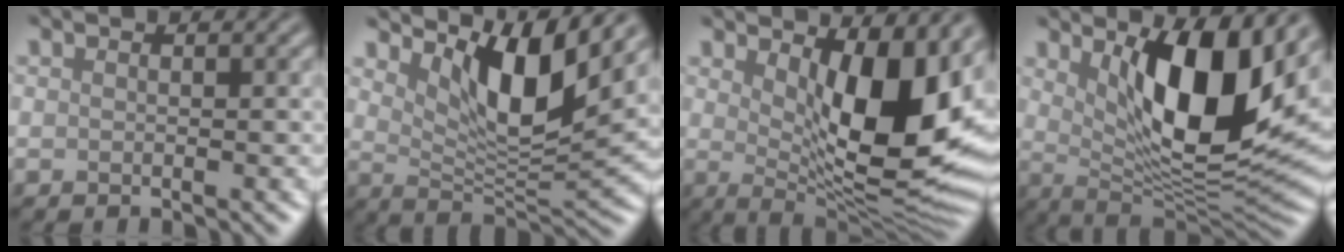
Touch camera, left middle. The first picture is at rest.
{"total": 8.0, "force": [4.1, 2.3, 6.5], "torque": [-0.111, -0.016, 0.071]}
{"total": 11.9, "force": [2.8, 4.6, 10.6], "torque": [-0.142, -0.014, 0.047]}
{"total": 11.2, "force": [3.5, 3.7, 9.9], "torque": [-0.155, -0.020, 0.065]}